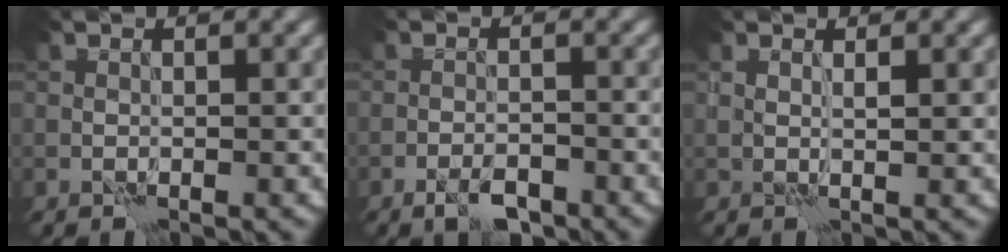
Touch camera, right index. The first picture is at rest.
{"total": 2.3, "force": [-1.7, 0.8, 1.4], "torque": [-0.022, 0.000, -0.033]}
{"total": 1.2, "force": [0.8, 0.0, 0.9], "torque": [-0.015, -0.006, 0.018]}